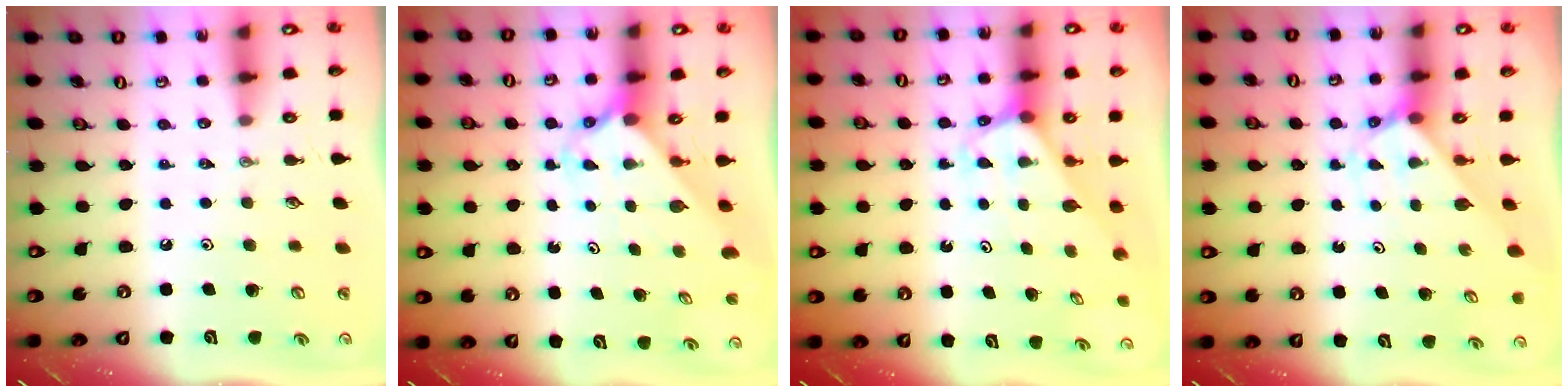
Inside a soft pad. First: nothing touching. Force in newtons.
{"total": 2.5, "press": 2.4, "slide": 0.3}
{"total": 2.4, "press": 2.4, "slide": 0.2}
{"total": 2.2, "press": 2.2, "slide": 0.2}